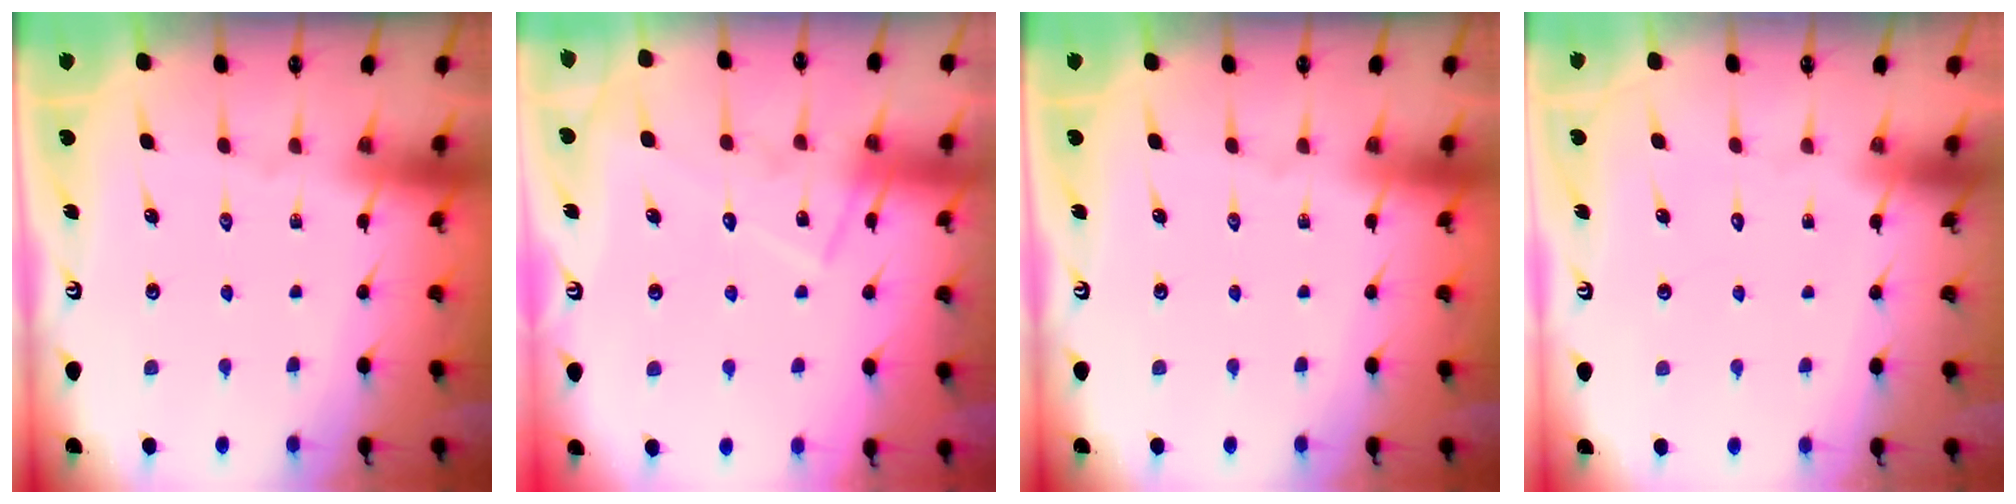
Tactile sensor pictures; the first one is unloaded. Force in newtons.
{"total": 13.1, "press": 13.1, "slide": 0.9}
{"total": 0.0}
{"total": 1.5, "press": 1.5, "slide": 0.0}